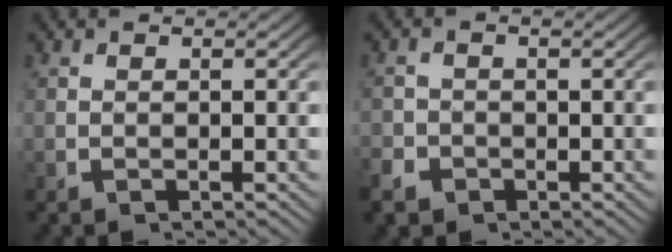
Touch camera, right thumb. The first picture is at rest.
{"total": 2.4, "force": [-1.7, 1.7, 0.3], "torque": [-0.003, -0.011, -0.029]}